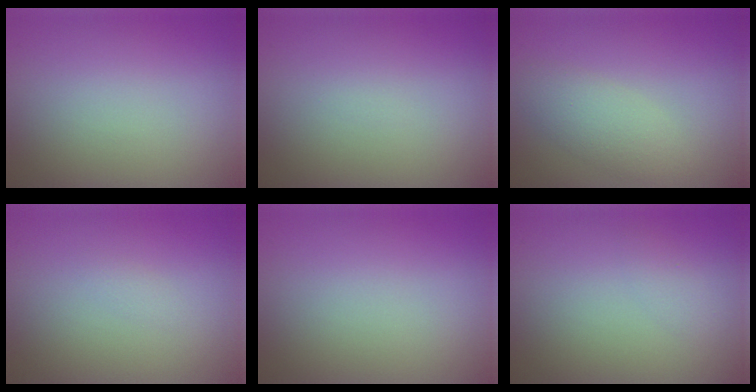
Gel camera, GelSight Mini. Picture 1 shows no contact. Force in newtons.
{"total": 0.0}
{"total": 2.9, "press": 2.9, "slide": 0.0}
{"total": 0.5, "press": 0.5, "slide": 0.1}
{"total": 0.0}
{"total": 0.9, "press": 0.9, "slide": 0.2}